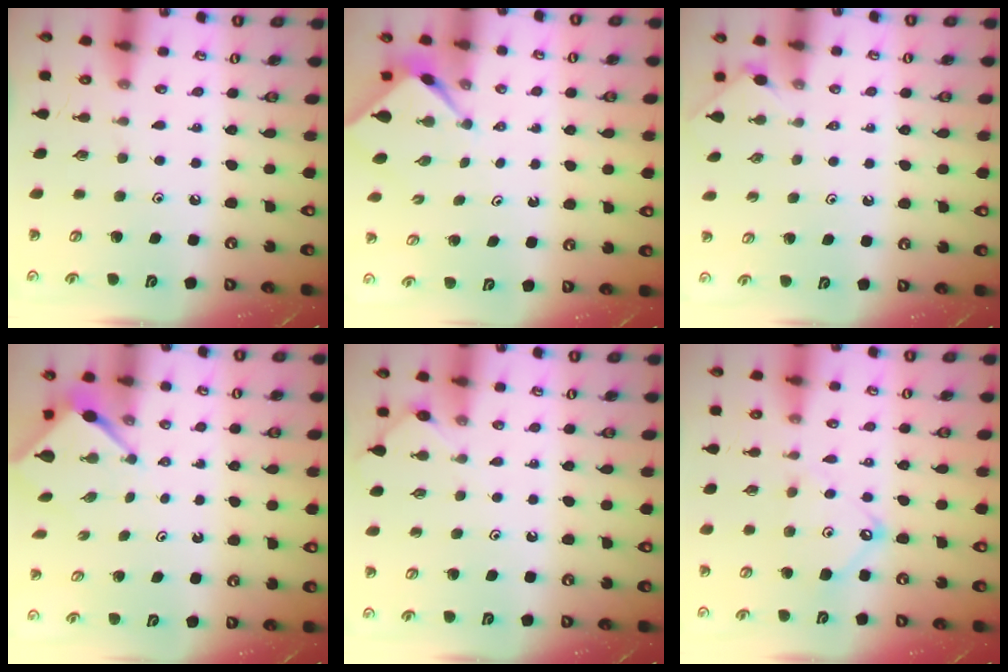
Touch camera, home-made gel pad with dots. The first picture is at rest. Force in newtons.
{"total": 2.2, "press": 2.2, "slide": 0.3}
{"total": 0.7, "press": 0.6, "slide": 0.2}
{"total": 2.9, "press": 2.9, "slide": 0.3}
{"total": 3.0, "press": 3.0, "slide": 0.4}
{"total": 9.6, "press": 9.5, "slide": 1.0}